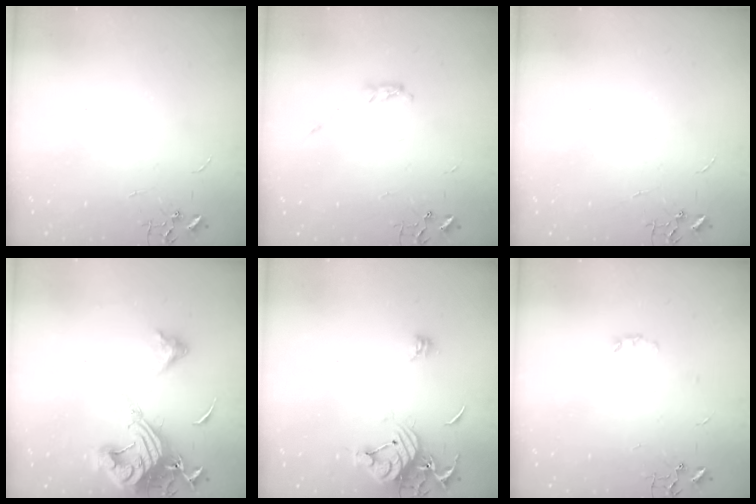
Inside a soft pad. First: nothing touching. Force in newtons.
{"total": 3.1, "press": 3.1, "slide": 0.5}
{"total": 0.0}
{"total": 18.4, "press": 18.3, "slide": 2.0}
{"total": 11.9, "press": 11.9, "slide": 0.9}
{"total": 2.9, "press": 2.8, "slide": 0.5}